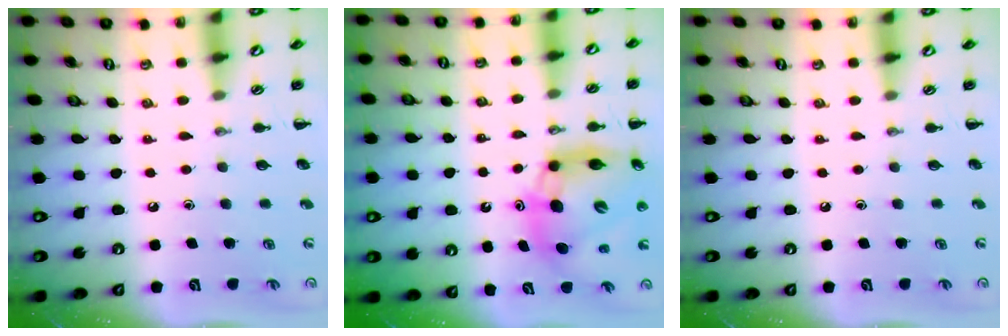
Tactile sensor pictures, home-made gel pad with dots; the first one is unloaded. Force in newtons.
{"total": 13.6, "press": 13.0, "slide": 4.0}
{"total": 0.0}